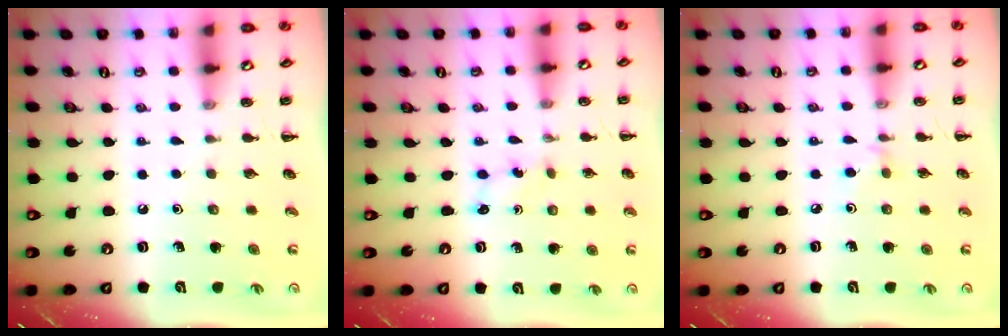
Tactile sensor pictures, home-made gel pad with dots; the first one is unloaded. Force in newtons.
{"total": 2.2, "press": 2.1, "slide": 0.8}
{"total": 2.6, "press": 2.5, "slide": 0.9}